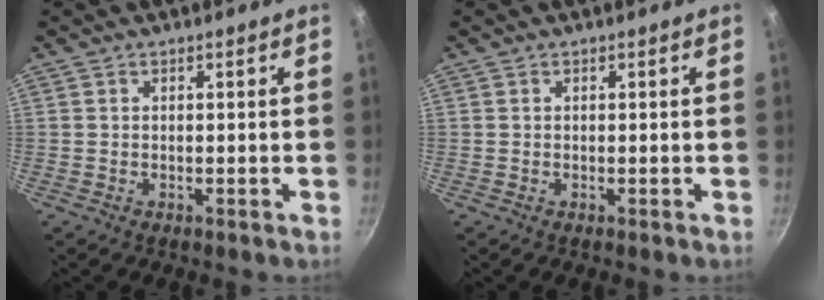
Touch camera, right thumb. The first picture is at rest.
{"total": 0.0}